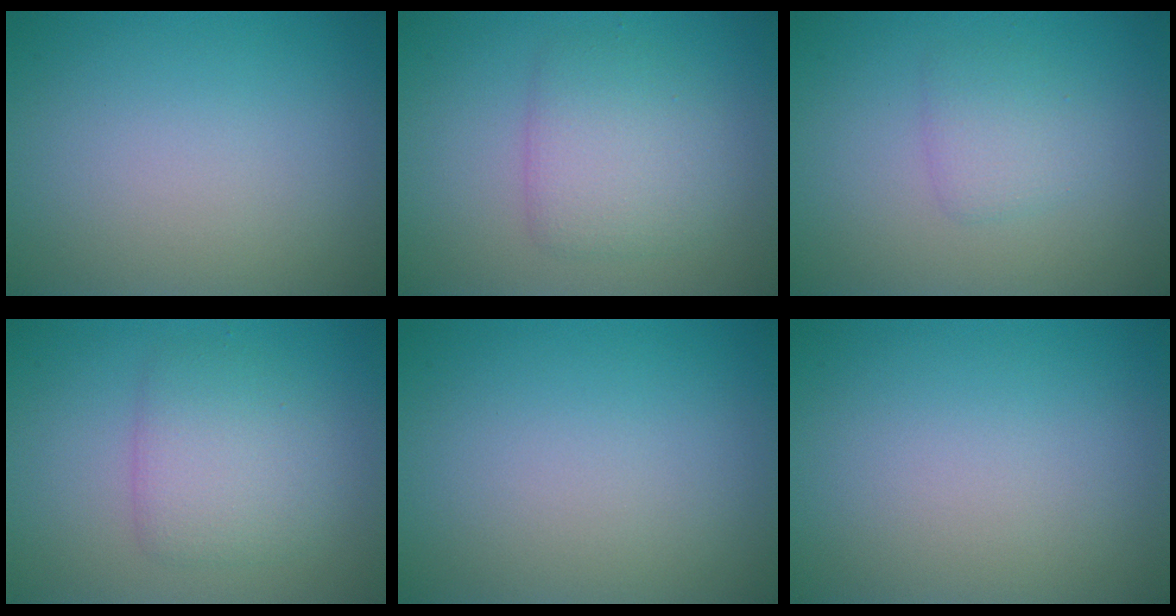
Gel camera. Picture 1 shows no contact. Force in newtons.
{"total": 3.5, "press": 3.5, "slide": 0.2}
{"total": 1.9, "press": 1.9, "slide": 0.0}
{"total": 3.5, "press": 3.5, "slide": 0.2}
{"total": 0.0}
{"total": 0.0}